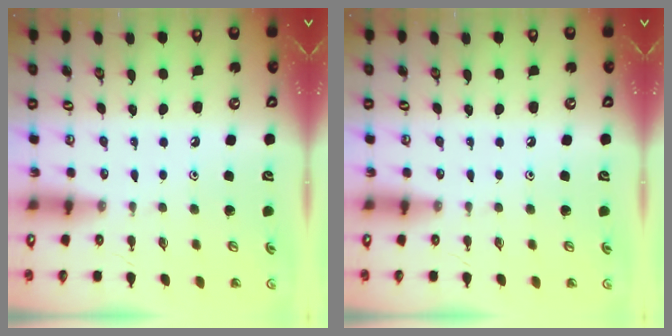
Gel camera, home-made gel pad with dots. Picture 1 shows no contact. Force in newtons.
{"total": 0.0}